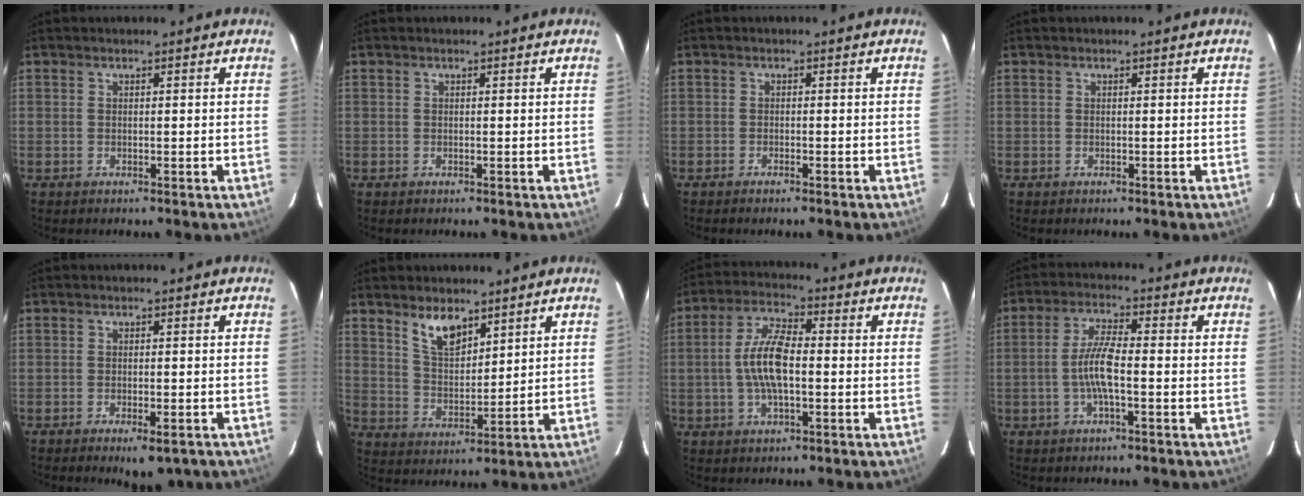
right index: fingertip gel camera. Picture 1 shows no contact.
{"total": 0.0}
{"total": 0.9, "force": [-0.8, 0.0, 0.3], "torque": [-0.007, -0.001, -0.016]}
{"total": 0.0}
{"total": 4.9, "force": [-3.2, 1.8, 3.2], "torque": [-0.055, -0.010, -0.041]}
{"total": 7.2, "force": [5.0, 3.0, 4.2], "torque": [-0.073, 0.003, 0.102]}
{"total": 9.1, "force": [-1.0, 3.5, 8.3], "torque": [-0.167, 0.010, -0.021]}
{"total": 6.4, "force": [-1.7, 1.1, 6.1], "torque": [-0.123, 0.004, -0.033]}